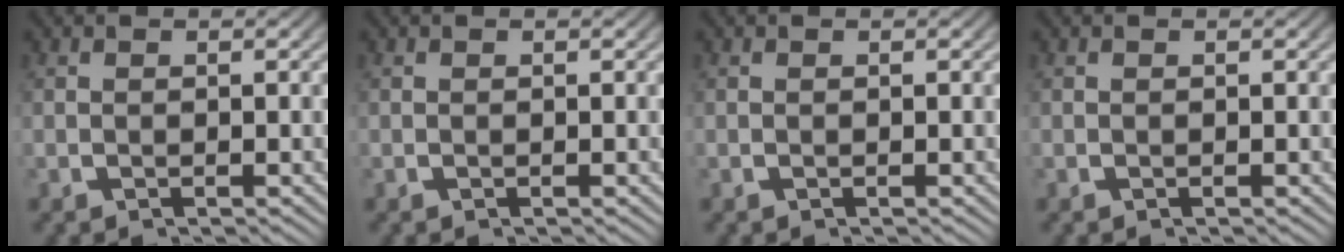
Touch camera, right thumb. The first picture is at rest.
{"total": 0.0}
{"total": 0.0}
{"total": 0.0}